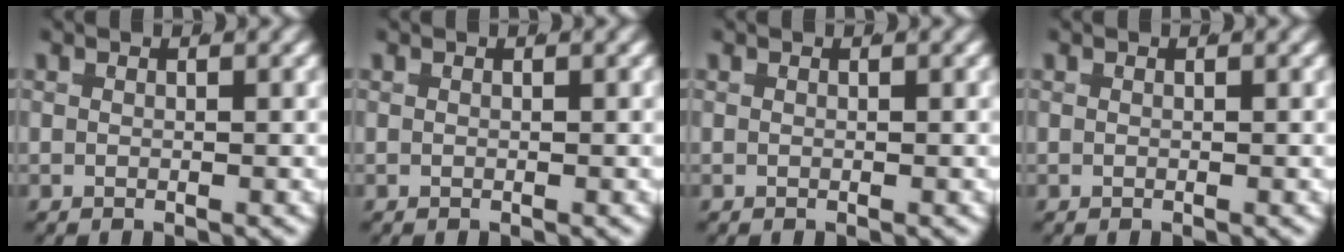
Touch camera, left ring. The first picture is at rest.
{"total": 0.0}
{"total": 0.0}
{"total": 0.0}